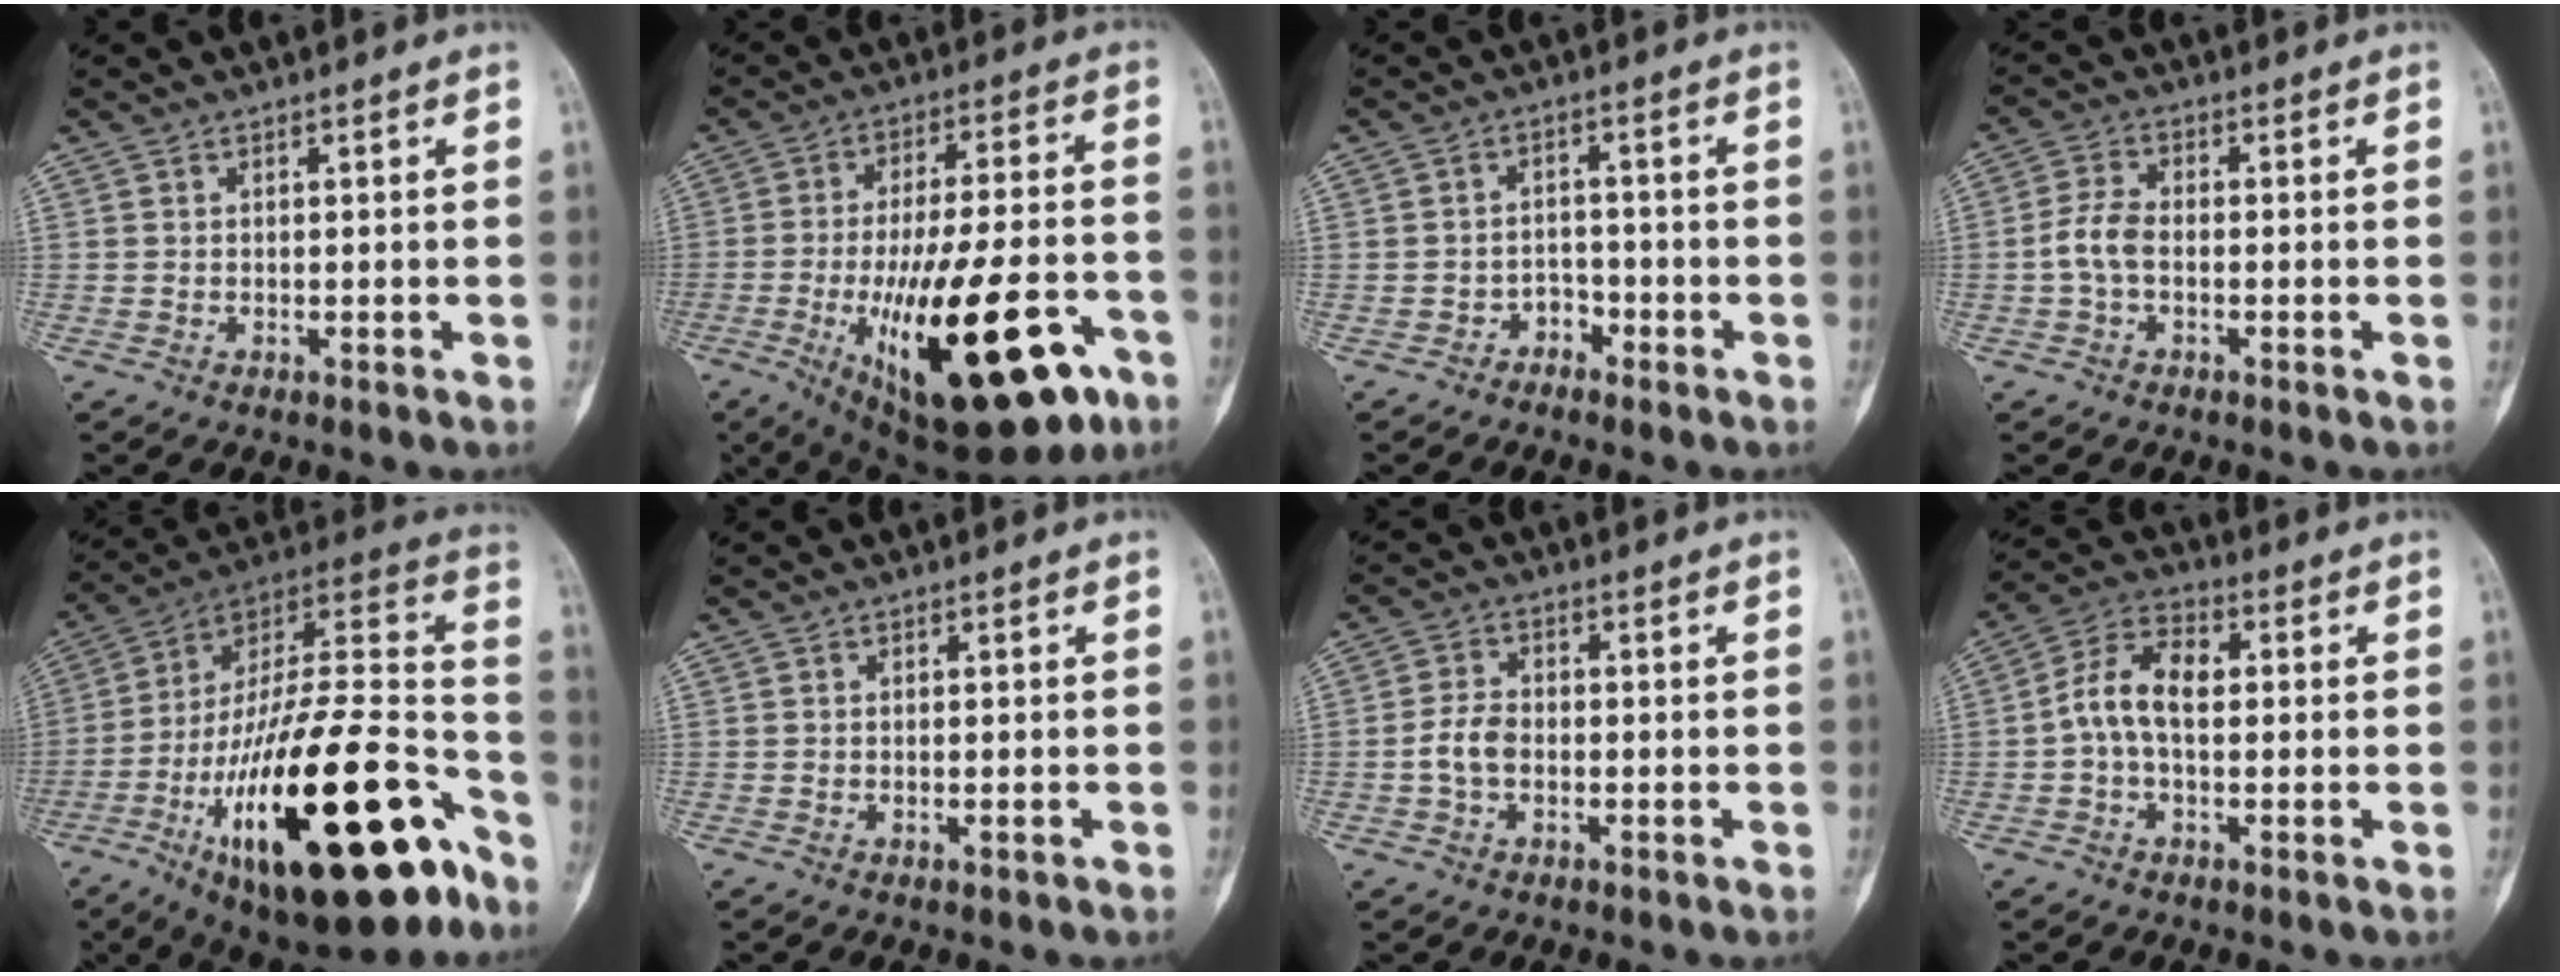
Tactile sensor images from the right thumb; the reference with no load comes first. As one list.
[{"total": 27.2, "force": [-10.0, 9.9, 23.3], "torque": [-0.344, 0.016, -0.134]}, {"total": 3.0, "force": [-2.0, 2.2, 0.5], "torque": [0.006, 0.021, -0.037]}, {"total": 4.7, "force": [-1.0, 2.7, 3.7], "torque": [-0.082, 0.015, -0.026]}, {"total": 37.4, "force": [-16.9, 13.3, 30.6], "torque": [-0.447, 0.073, -0.266]}, {"total": 0.5, "force": [-0.2, 0.1, 0.5], "torque": [-0.008, 0.001, -0.001]}, {"total": 4.4, "force": [-1.0, 2.9, 3.1], "torque": [-0.062, 0.013, -0.025]}, {"total": 8.9, "force": [0.1, 5.3, 7.1], "torque": [-0.128, 0.031, -0.006]}]